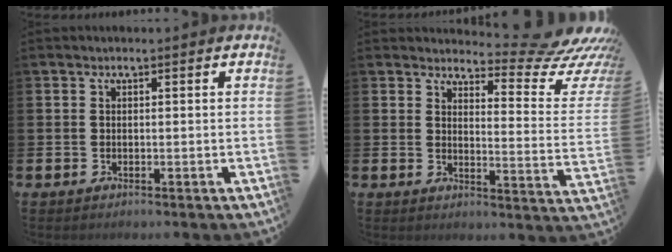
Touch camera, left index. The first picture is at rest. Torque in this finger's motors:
{"motor_torque": [1.06, -1.08, 0.26, 0.00]}